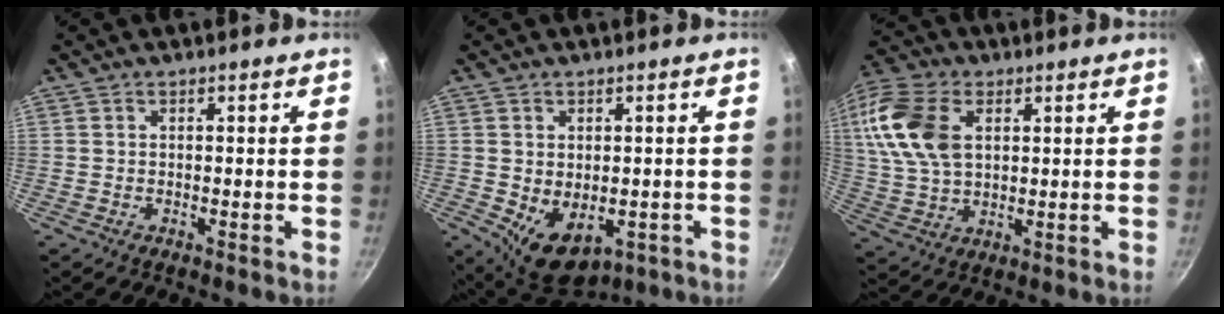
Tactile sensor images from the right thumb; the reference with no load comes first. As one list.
[{"total": 9.4, "force": [-1.8, 6.4, 6.6], "torque": [-0.081, -0.011, -0.004]}, {"total": 16.5, "force": [4.3, 10.8, 11.7], "torque": [-0.233, 0.006, 0.081]}]